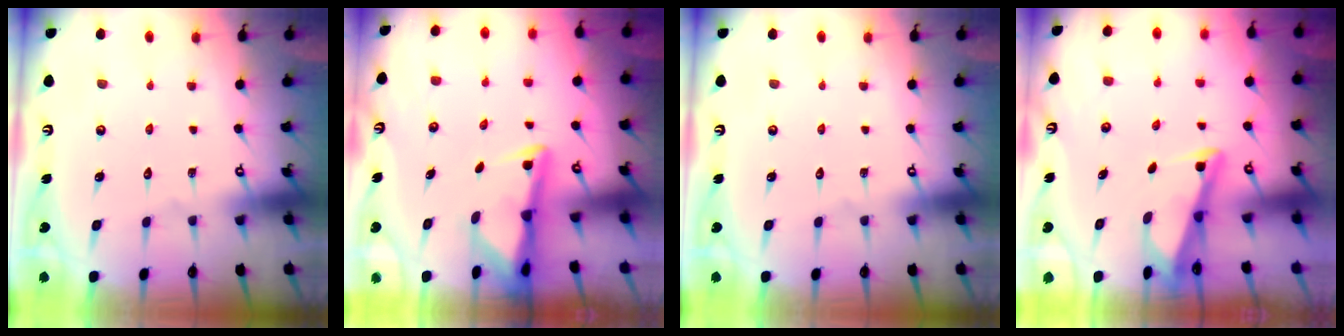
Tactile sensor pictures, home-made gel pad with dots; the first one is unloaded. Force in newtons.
{"total": 3.0, "press": 2.9, "slide": 0.6}
{"total": 0.0}
{"total": 2.7, "press": 2.7, "slide": 0.4}